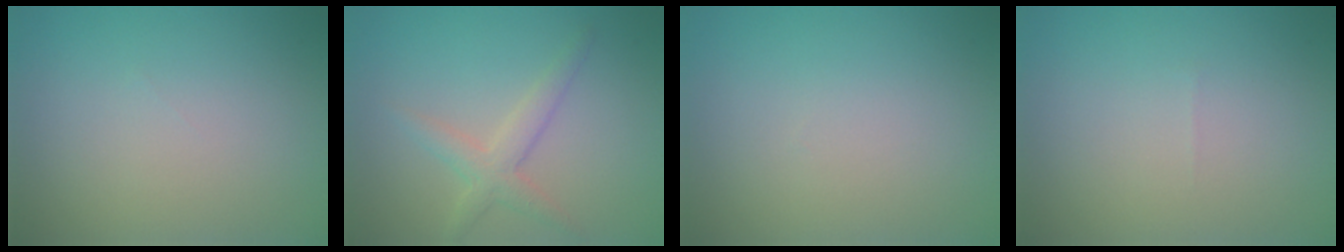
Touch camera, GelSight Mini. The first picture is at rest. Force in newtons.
{"total": 2.5, "press": 2.5, "slide": 0.2}
{"total": 0.0}
{"total": 0.0}